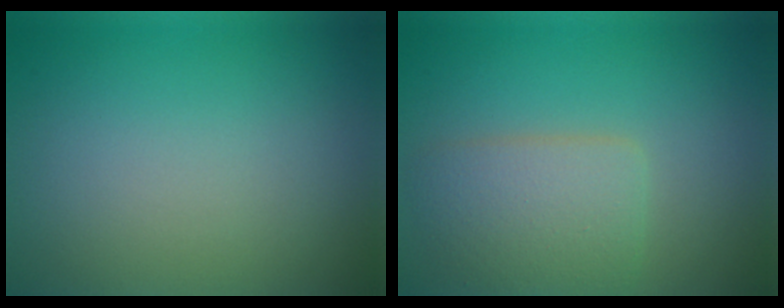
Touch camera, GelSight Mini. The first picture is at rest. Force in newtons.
{"total": 4.0, "press": 4.0, "slide": 0.1}